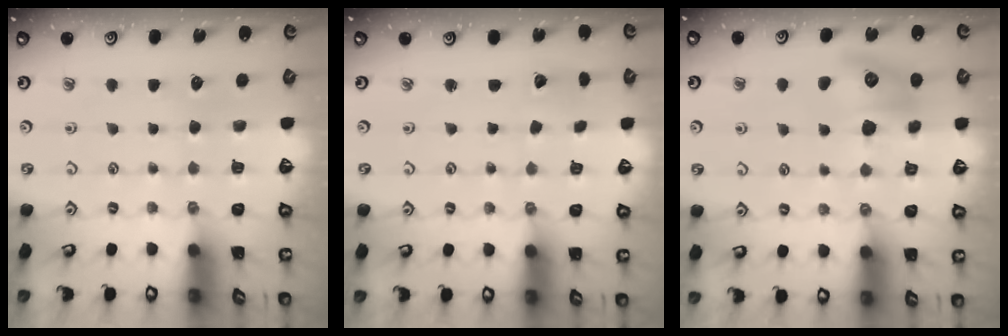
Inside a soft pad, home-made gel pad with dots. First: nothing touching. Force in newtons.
{"total": 1.8, "press": 1.8, "slide": 0.1}
{"total": 12.6, "press": 12.5, "slide": 1.2}